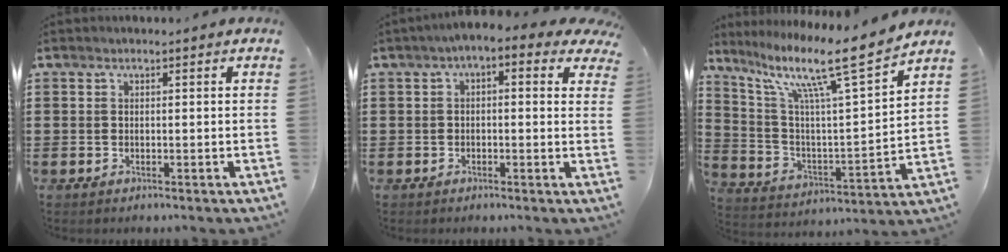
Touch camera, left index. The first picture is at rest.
{"total": 2.5, "force": [-0.1, 1.0, 2.3], "torque": [-0.046, 0.006, -0.008]}
{"total": 12.9, "force": [9.2, 0.9, 8.9], "torque": [-0.188, -0.057, 0.140]}